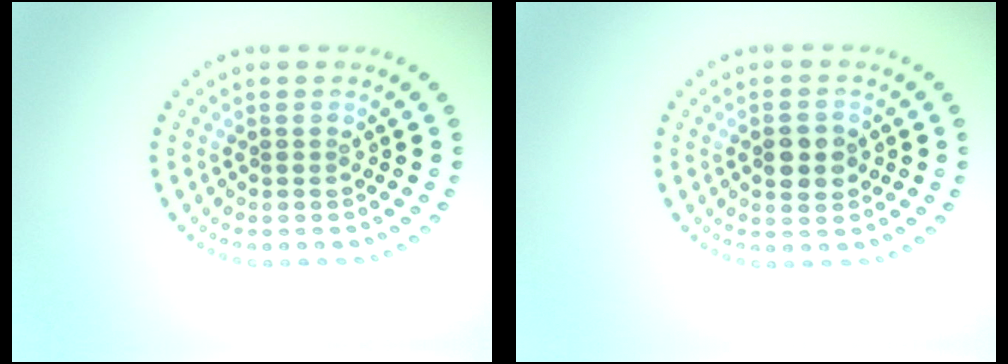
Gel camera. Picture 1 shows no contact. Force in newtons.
{"total": 2.9, "press": 2.9, "slide": 0.0}